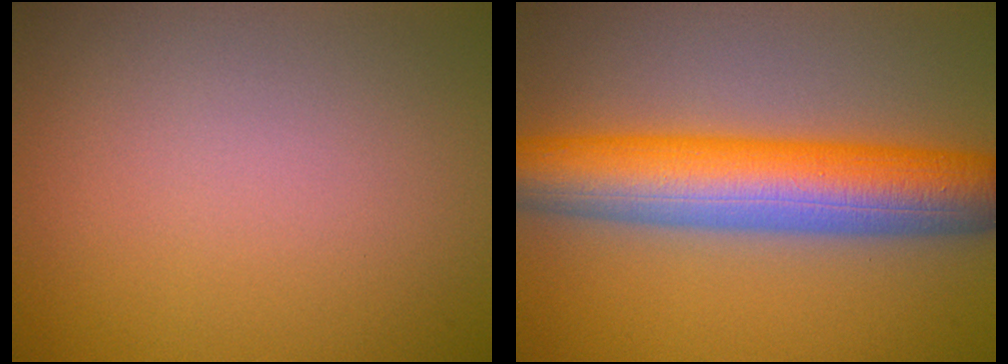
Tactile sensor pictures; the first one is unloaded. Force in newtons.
{"total": 10.1, "press": 10.1, "slide": 0.3}